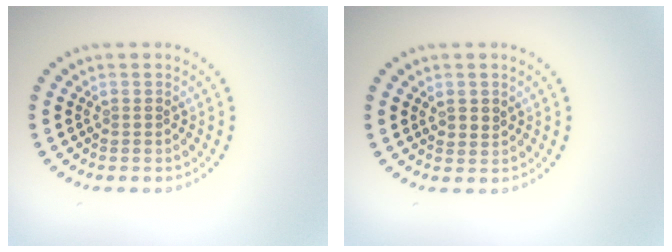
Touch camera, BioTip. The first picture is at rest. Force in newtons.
{"total": 1.4, "press": 1.2, "slide": 0.7}